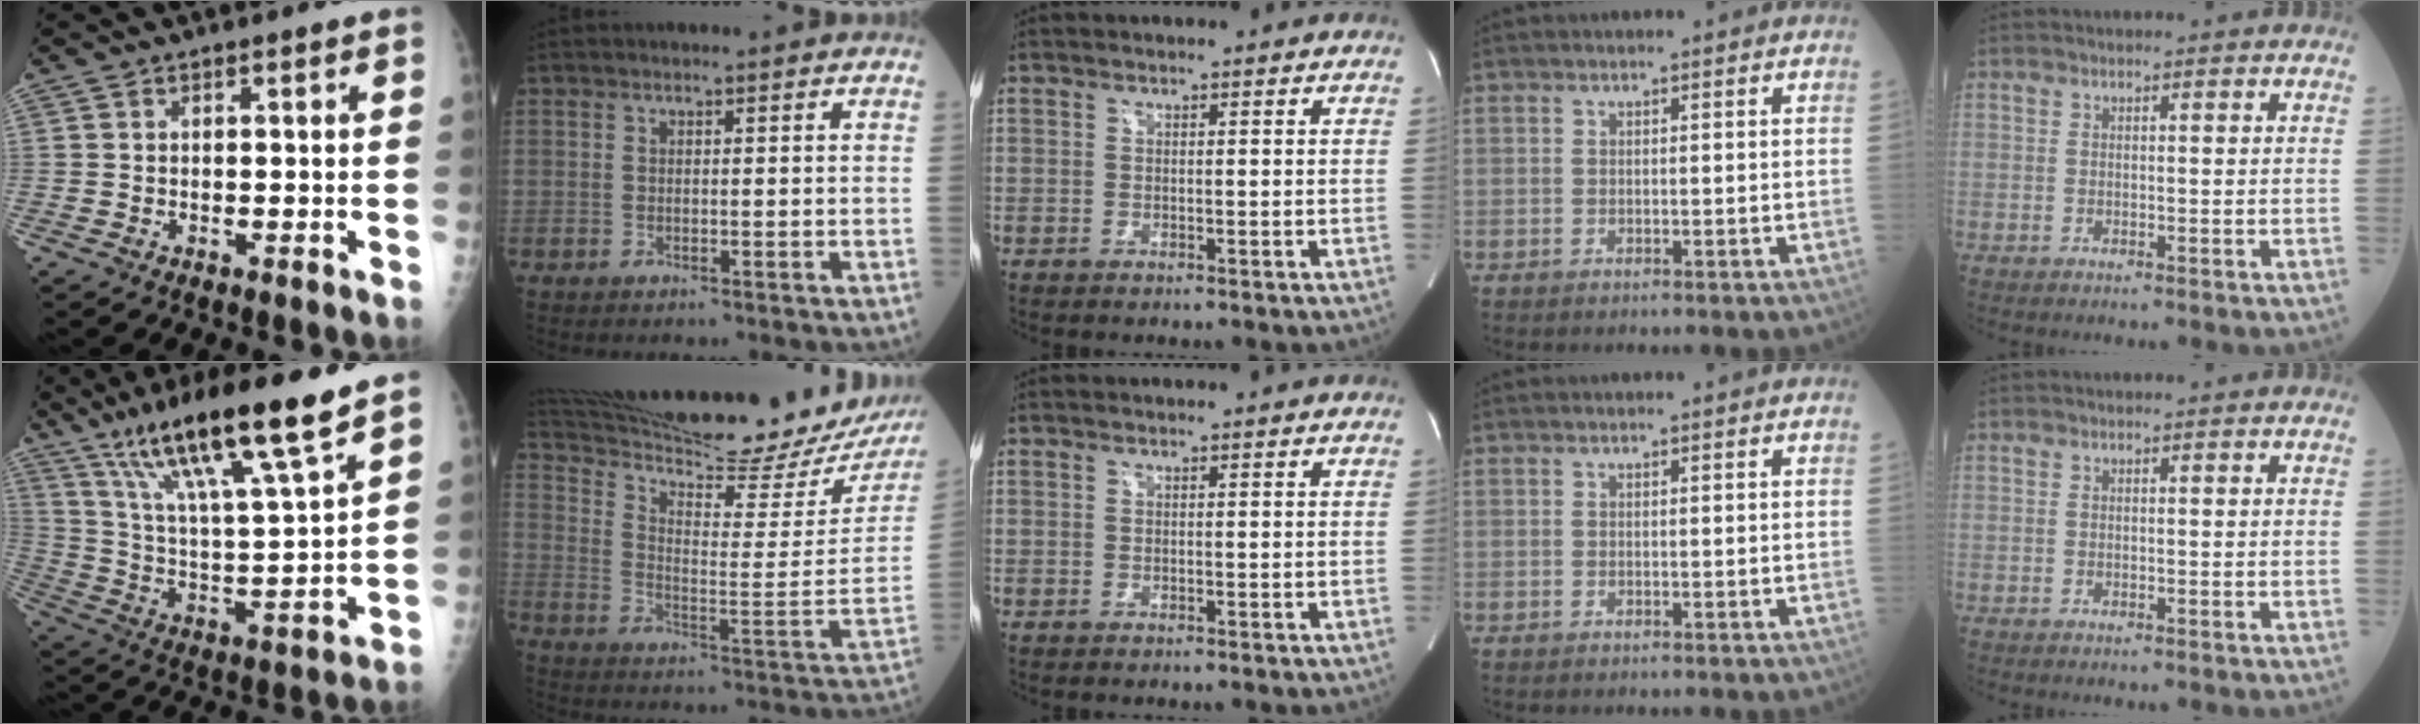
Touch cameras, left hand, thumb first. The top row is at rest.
{"thumb": {"total": 19.5, "force": [13.4, 1.6, 14.1], "torque": [-0.233, -0.058, 0.239]}, "index": {"total": 26.5, "force": [24.4, 2.3, 10.2], "torque": [-0.173, -0.085, 0.332]}}